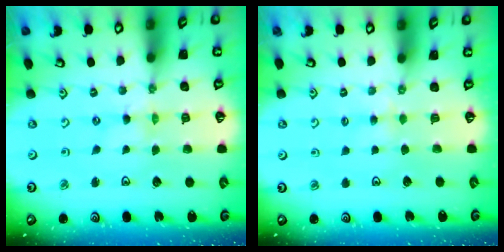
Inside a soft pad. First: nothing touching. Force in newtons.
{"total": 2.3, "press": 2.3, "slide": 0.4}